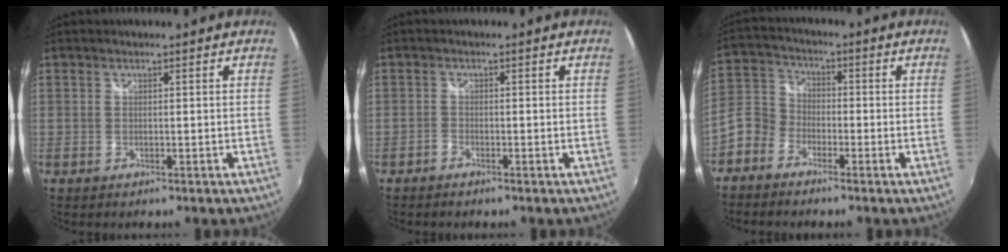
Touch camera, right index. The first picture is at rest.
{"total": 1.0, "force": [-1.0, 0.3, 0.3], "torque": [-0.012, 0.001, -0.021]}
{"total": 6.9, "force": [-4.3, 5.0, 2.1], "torque": [-0.047, 0.022, -0.102]}